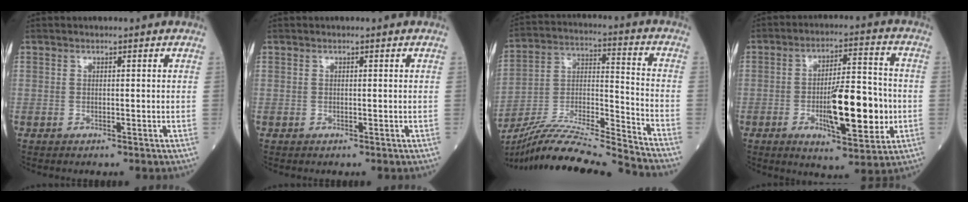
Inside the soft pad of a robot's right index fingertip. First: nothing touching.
{"total": 0.0}
{"total": 20.3, "force": [-18.9, -1.8, 7.2], "torque": [-0.147, -0.014, -0.330]}
{"total": 13.2, "force": [-2.7, 3.2, 12.6], "torque": [-0.204, 0.000, -0.037]}